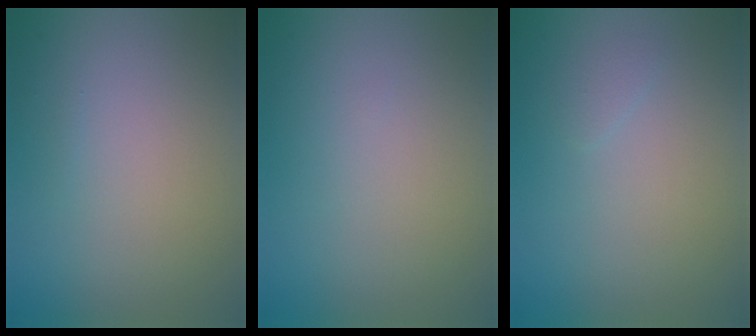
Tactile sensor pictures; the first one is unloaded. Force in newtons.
{"total": 0.0}
{"total": 0.6, "press": 0.6, "slide": 0.1}